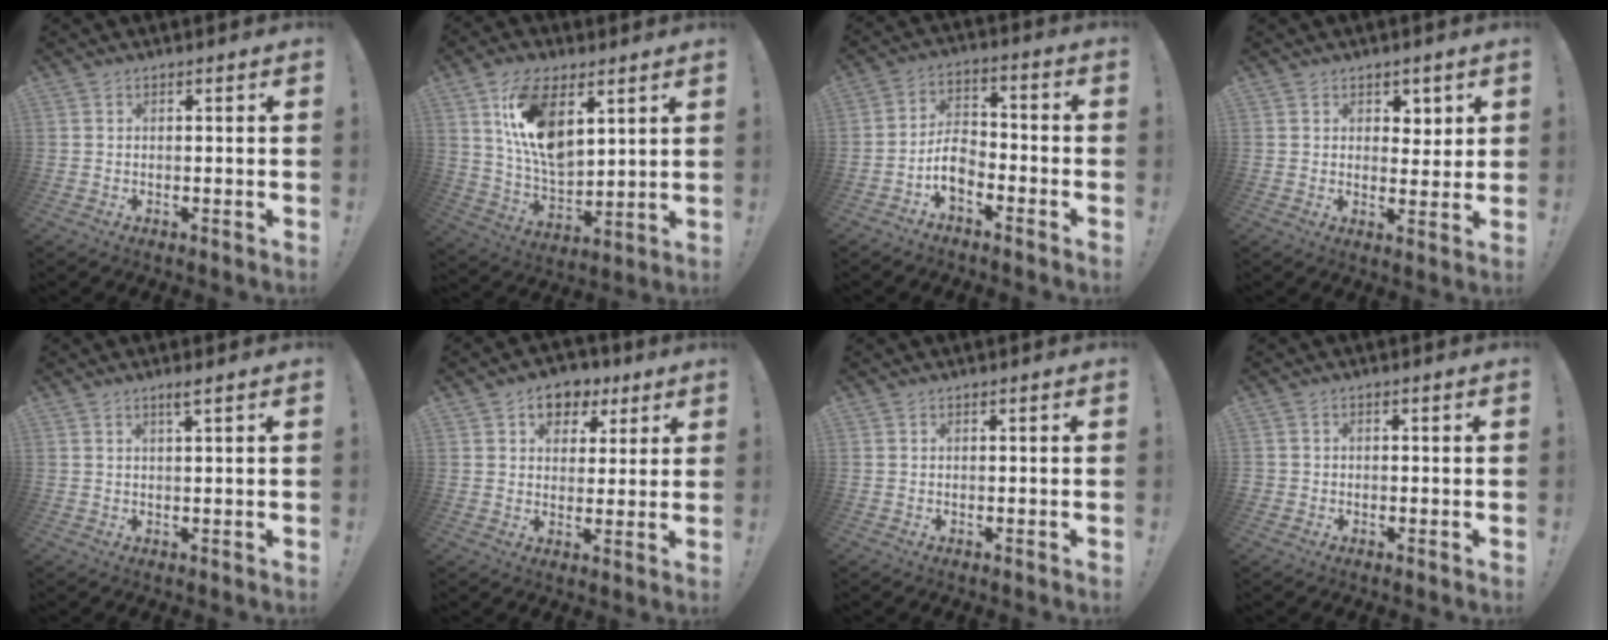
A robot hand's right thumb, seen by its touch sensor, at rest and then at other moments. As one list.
[{"total": 15.9, "force": [7.5, 8.7, 10.9], "torque": [-0.211, -0.032, 0.136]}, {"total": 8.0, "force": [-4.5, 4.6, 4.6], "torque": [-0.092, 0.024, -0.080]}, {"total": 4.5, "force": [2.9, 3.4, 0.8], "torque": [0.003, -0.021, 0.051]}, {"total": 2.2, "force": [1.2, -0.2, 1.8], "torque": [-0.037, 0.000, 0.019]}, {"total": 7.5, "force": [3.6, 5.9, 2.9], "torque": [-0.038, -0.013, 0.068]}, {"total": 0.0}, {"total": 1.3, "force": [-0.5, 1.2, 0.2], "torque": [-0.003, 0.006, -0.009]}]